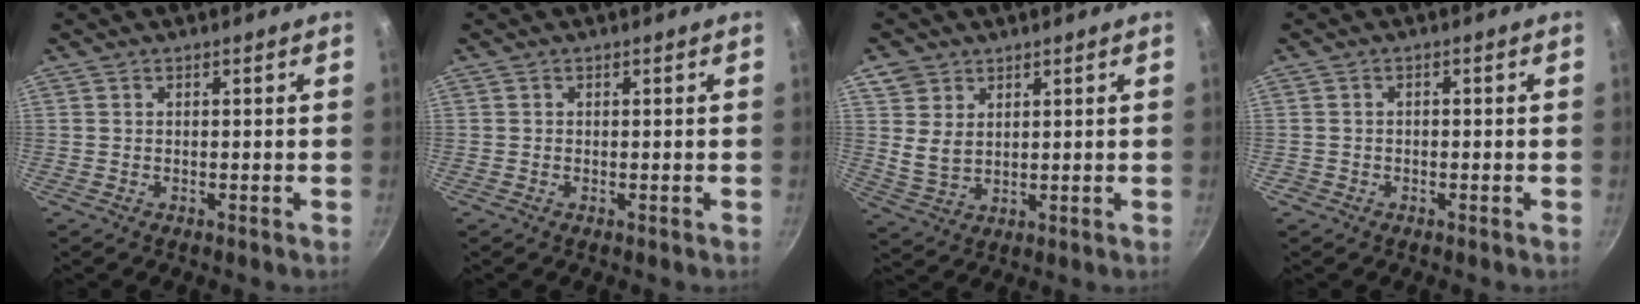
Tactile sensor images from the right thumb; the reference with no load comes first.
{"total": 0.0}
{"total": 5.8, "force": [2.5, 4.5, 2.7], "torque": [-0.037, -0.017, 0.051]}
{"total": 1.2, "force": [-0.7, 0.9, 0.2], "torque": [-0.004, 0.004, -0.009]}